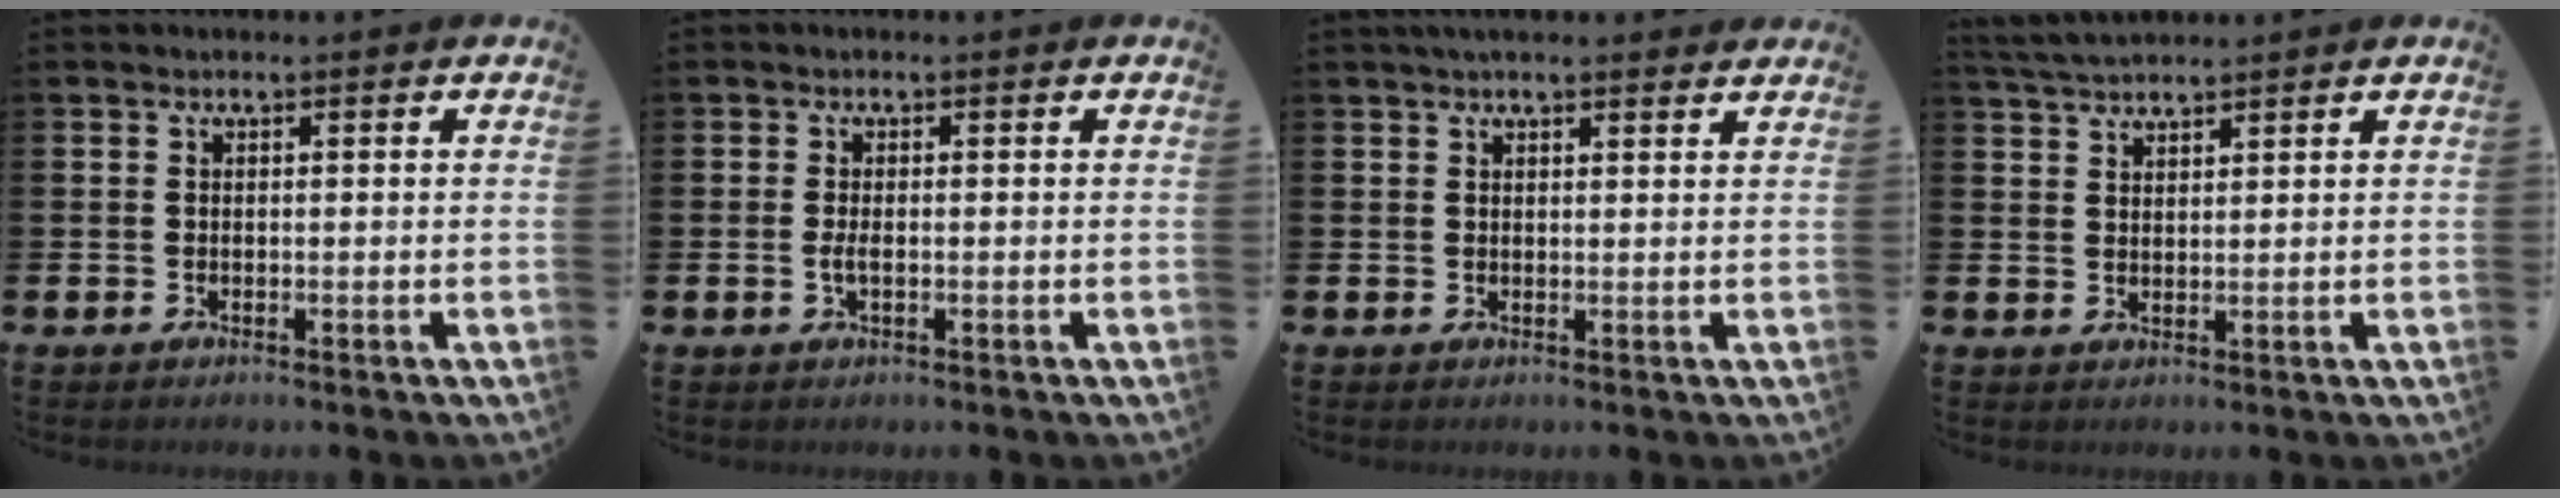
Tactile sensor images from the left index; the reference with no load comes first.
{"total": 1.4, "force": [-0.3, 0.5, 1.3], "torque": [-0.025, 0.001, -0.005]}
{"total": 2.3, "force": [2.2, 0.4, 0.8], "torque": [-0.015, -0.003, 0.038]}
{"total": 3.5, "force": [3.4, 0.4, 0.7], "torque": [-0.028, -0.008, 0.066]}